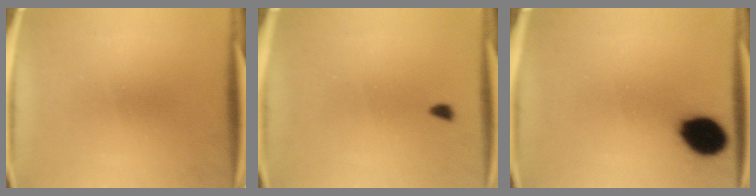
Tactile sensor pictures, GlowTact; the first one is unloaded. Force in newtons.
{"total": 1.1}
{"total": 11.8}